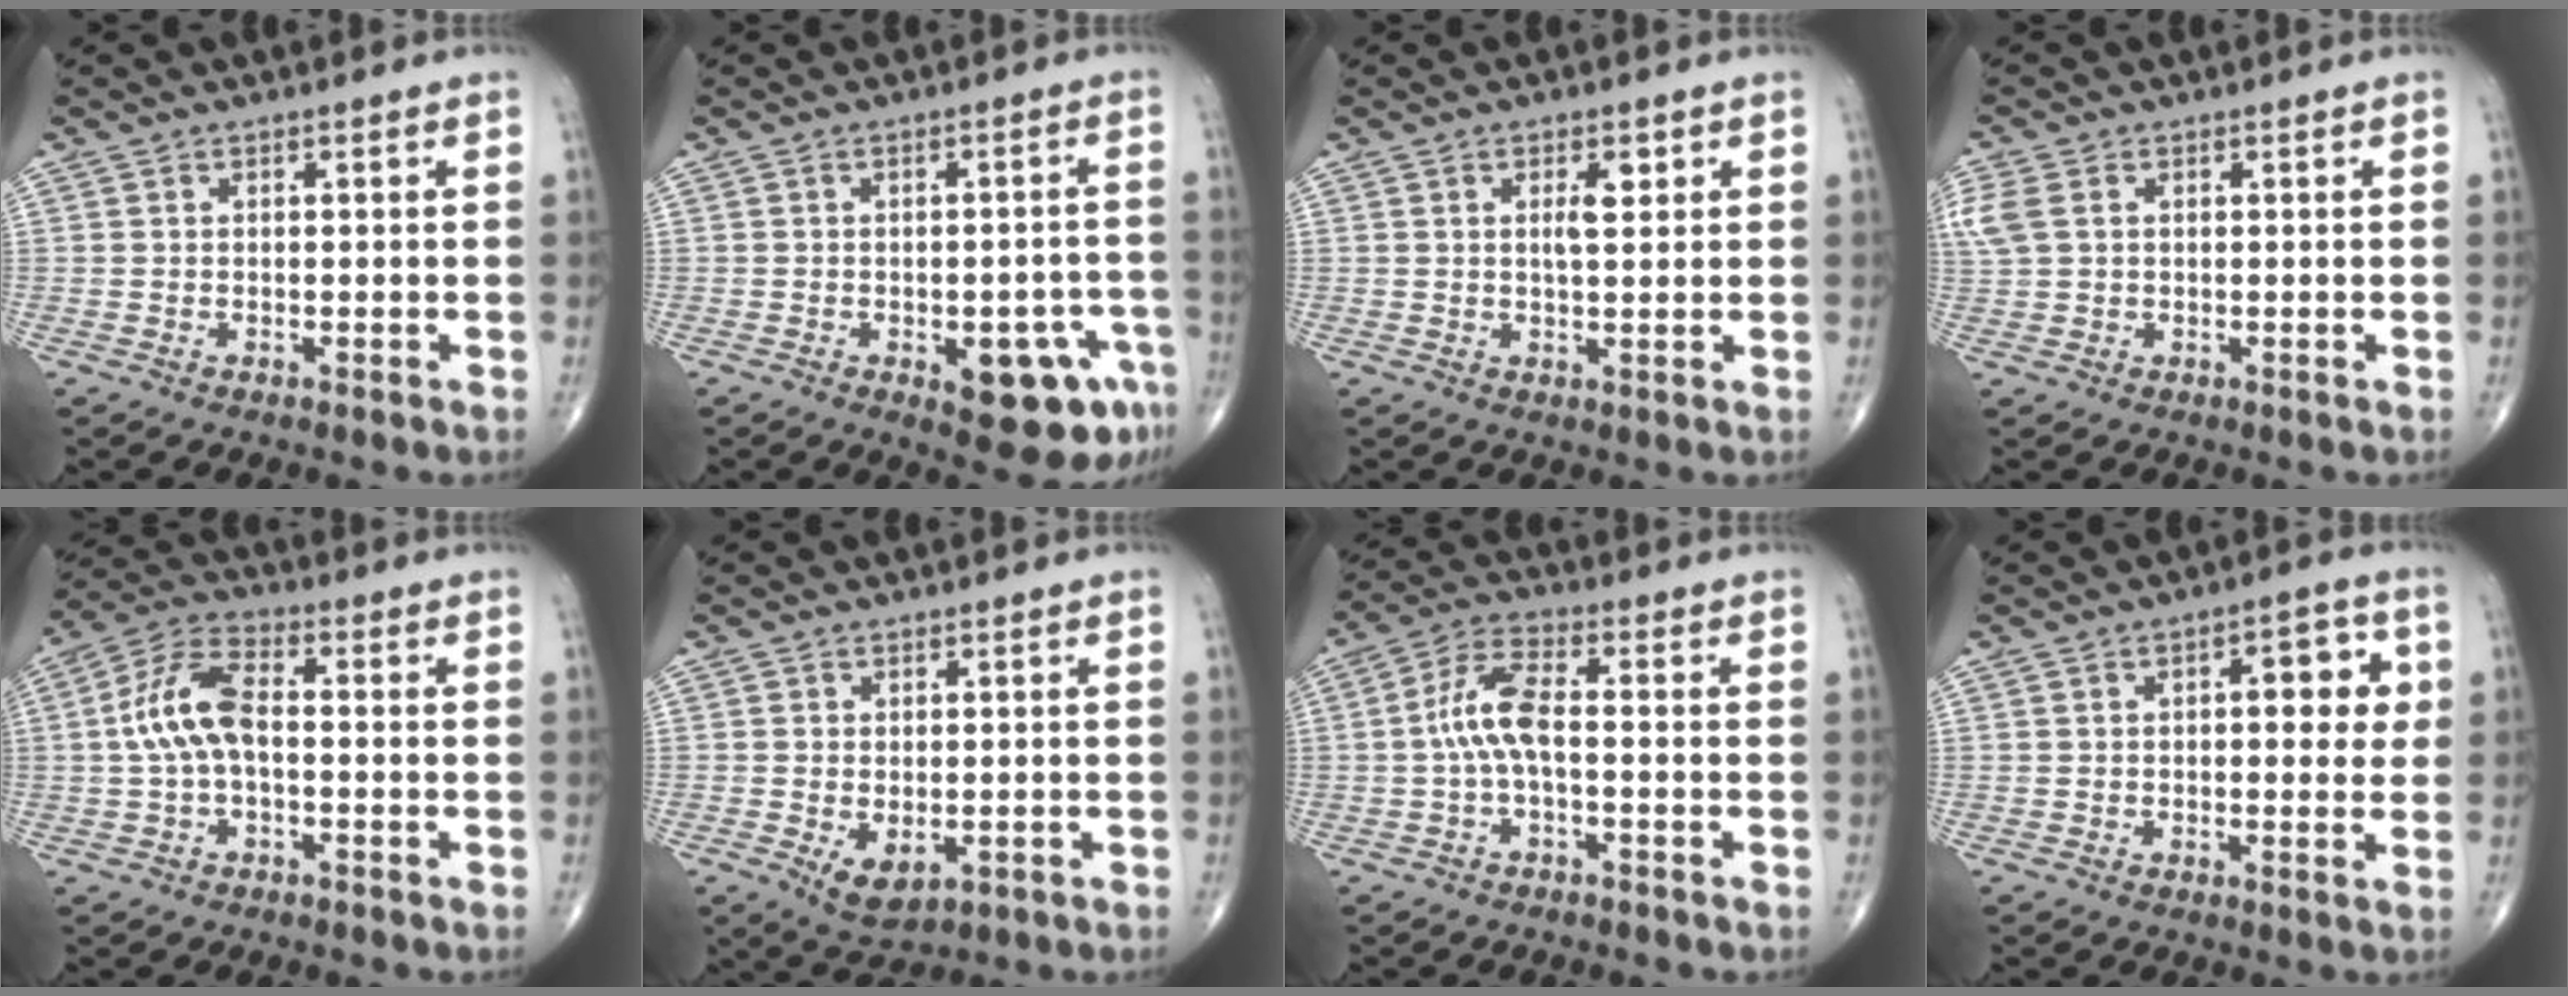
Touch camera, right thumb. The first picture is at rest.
{"total": 10.9, "force": [-4.8, 4.5, 8.7], "torque": [-0.080, 0.023, -0.049]}
{"total": 3.6, "force": [1.4, 1.3, 3.1], "torque": [-0.044, -0.007, 0.021]}
{"total": 5.1, "force": [1.2, 3.5, 3.5], "torque": [-0.109, 0.015, 0.029]}
{"total": 9.6, "force": [-0.3, 4.8, 8.3], "torque": [-0.176, 0.031, -0.012]}
{"total": 4.8, "force": [-1.1, 2.8, 3.7], "torque": [-0.056, -0.008, -0.005]}
{"total": 7.3, "force": [-0.7, 2.7, 6.8], "torque": [-0.149, 0.028, -0.021]}
{"total": 7.4, "force": [1.4, 3.3, 6.4], "torque": [-0.056, 0.003, 0.012]}